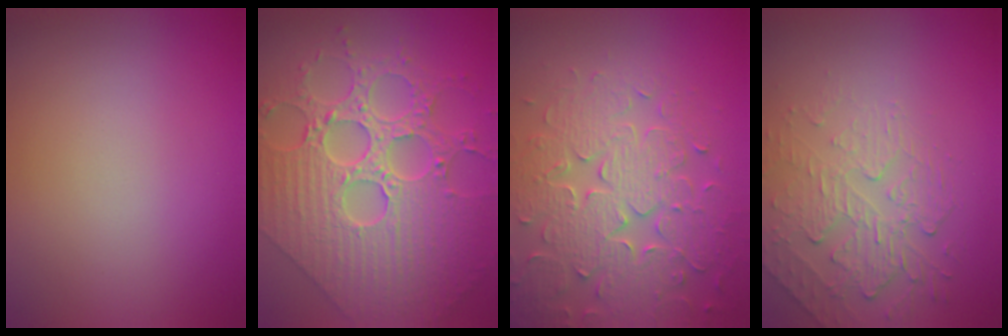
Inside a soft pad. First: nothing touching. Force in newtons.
{"total": 9.3, "press": 7.0, "slide": 6.2}
{"total": 7.1, "press": 5.8, "slide": 4.2}
{"total": 2.4, "press": 1.7, "slide": 1.7}